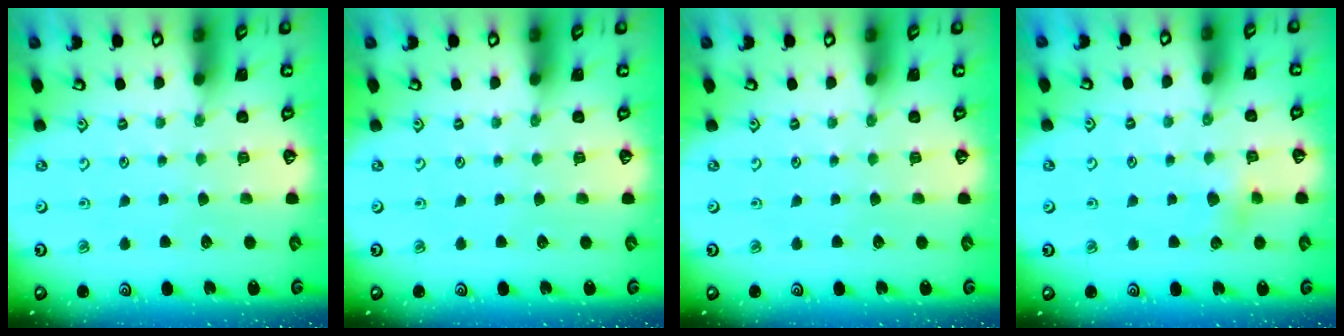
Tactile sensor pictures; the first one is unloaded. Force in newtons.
{"total": 0.0}
{"total": 0.0}
{"total": 4.0, "press": 4.0, "slide": 0.4}